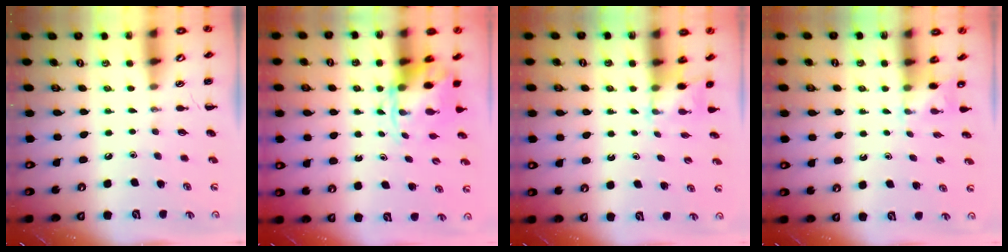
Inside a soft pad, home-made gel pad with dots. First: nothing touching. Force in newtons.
{"total": 4.4, "press": 4.2, "slide": 1.0}
{"total": 2.3, "press": 2.2, "slide": 0.7}
{"total": 2.2, "press": 2.1, "slide": 0.7}